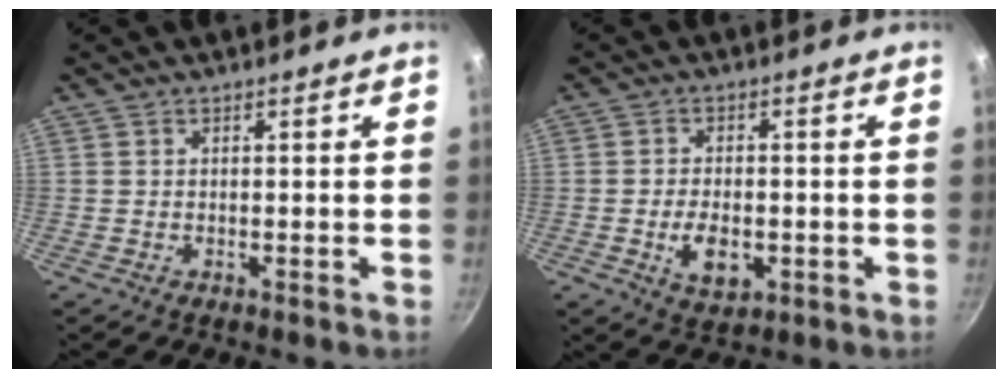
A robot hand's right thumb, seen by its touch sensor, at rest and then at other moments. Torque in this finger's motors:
{"motor_torque": [-0.41, 0.17, -0.22, 0.27, 0.00]}